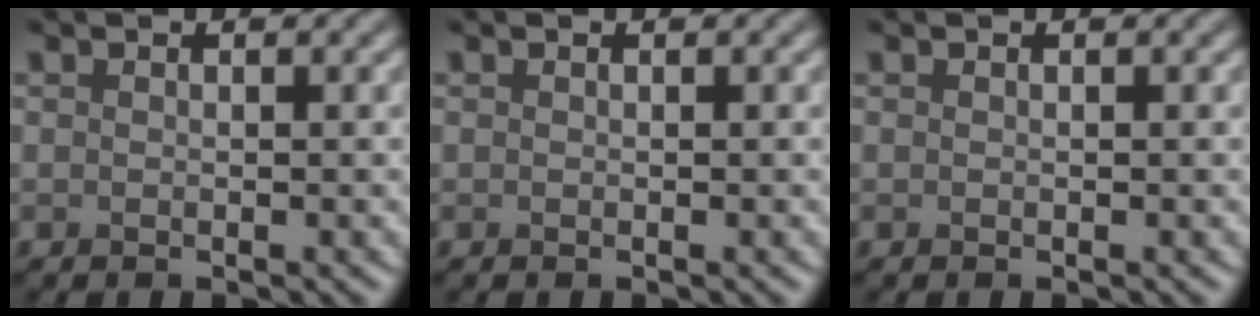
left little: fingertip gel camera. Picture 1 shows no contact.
{"total": 0.0}
{"total": 0.0}